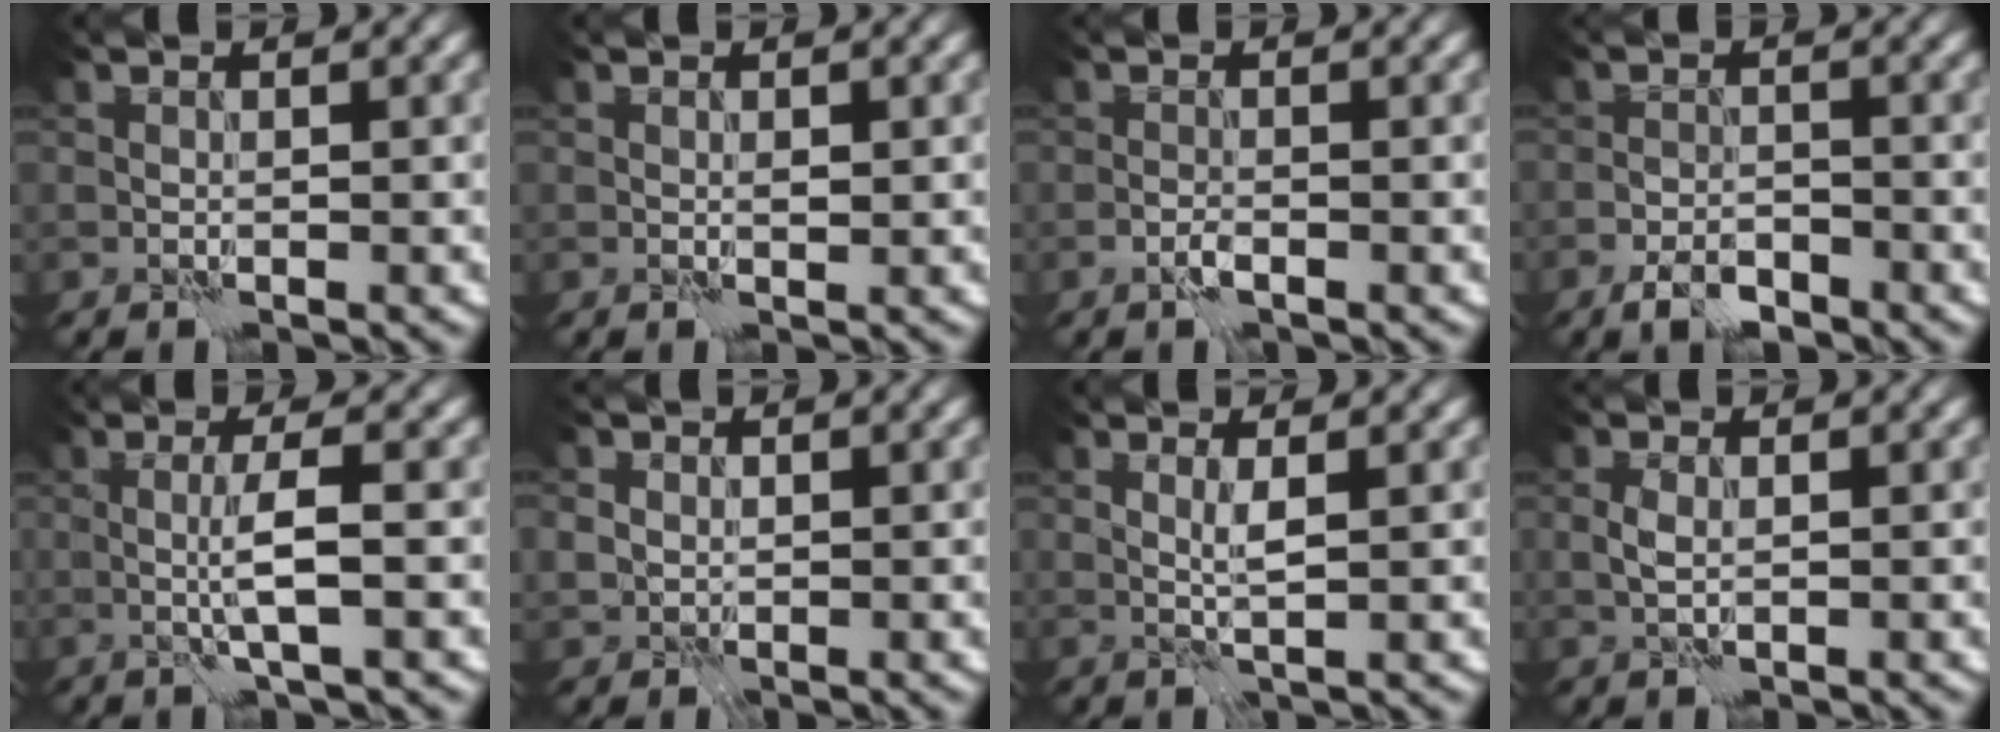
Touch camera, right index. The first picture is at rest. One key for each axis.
{"total": 0.7, "fx": 0.2, "fy": 0.4, "fz": 0.6, "tx": -0.009, "ty": -0.001, "tz": 0.004}
{"total": 0.9, "fx": -0.7, "fy": 0.1, "fz": 0.6, "tx": -0.013, "ty": 0.004, "tz": -0.016}
{"total": 2.8, "fx": -2.1, "fy": 1.0, "fz": 1.5, "tx": -0.025, "ty": 0.002, "tz": -0.041}
{"total": 2.7, "fx": 0.1, "fy": 0.1, "fz": 2.7, "tx": -0.052, "ty": 0.001, "tz": -0.001}
{"total": 1.3, "fx": 0.2, "fy": 1.3, "fz": 0.4, "tx": -0.008, "ty": -0.001, "tz": 0.003}
{"total": 1.2, "fx": 0.5, "fy": -0.1, "fz": 1.1, "tx": -0.024, "ty": 0.001, "tz": 0.008}
{"total": 1.2, "fx": 0.2, "fy": 0.7, "fz": 1.0, "tx": -0.025, "ty": 0.001, "tz": 0.004}